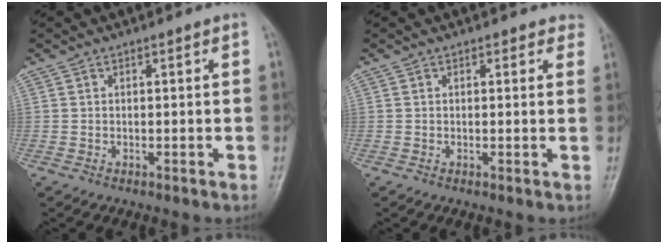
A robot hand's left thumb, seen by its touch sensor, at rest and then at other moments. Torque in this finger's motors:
{"motor_torque": [-0.13, -0.04, -0.16, -0.02, 0.01]}